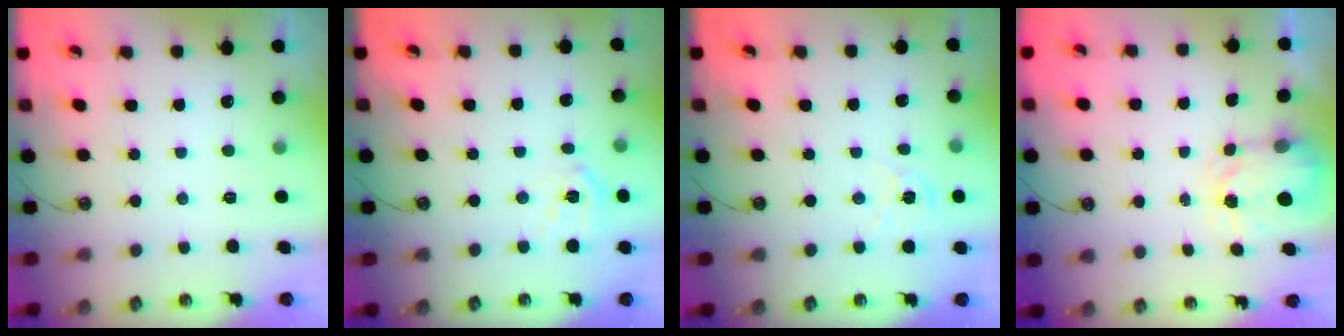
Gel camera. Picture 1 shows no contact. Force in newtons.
{"total": 10.2, "press": 10.1, "slide": 1.4}
{"total": 6.3, "press": 6.3, "slide": 0.5}
{"total": 3.8, "press": 3.7, "slide": 0.5}